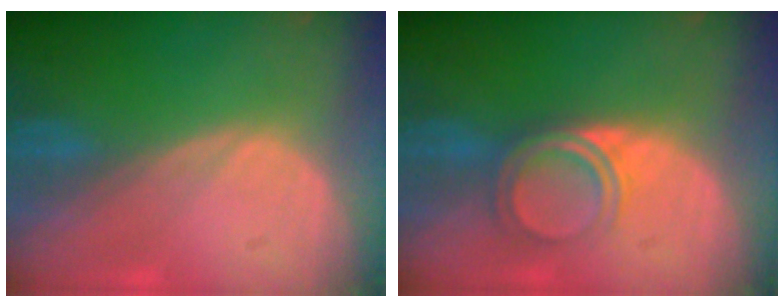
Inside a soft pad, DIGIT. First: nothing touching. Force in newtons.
{"total": 4.9, "press": 4.4, "slide": 2.2}